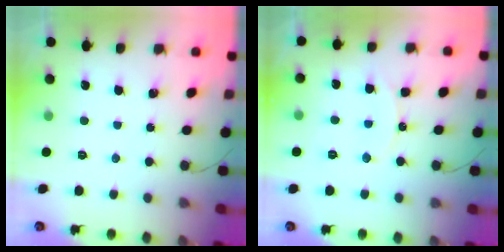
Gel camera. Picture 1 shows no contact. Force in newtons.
{"total": 9.6, "press": 9.6, "slide": 0.8}